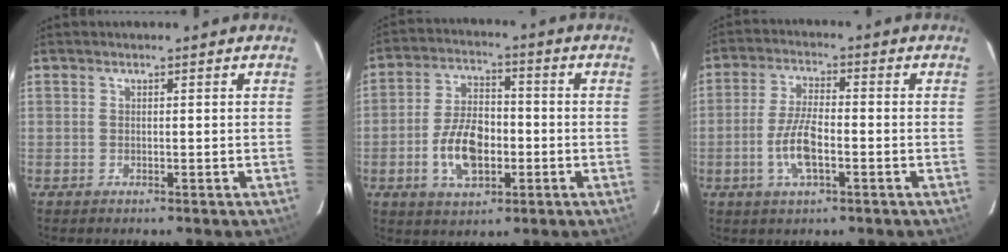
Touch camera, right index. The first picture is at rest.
{"total": 10.8, "force": [-3.0, 6.1, 8.4], "torque": [-0.167, 0.010, -0.046]}
{"total": 7.7, "force": [-2.5, 2.5, 6.8], "torque": [-0.142, 0.001, -0.049]}